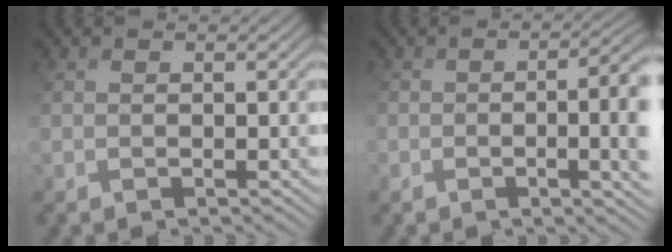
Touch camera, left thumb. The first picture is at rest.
{"total": 8.1, "force": [-1.7, 3.0, 7.4], "torque": [-0.099, -0.006, -0.003]}